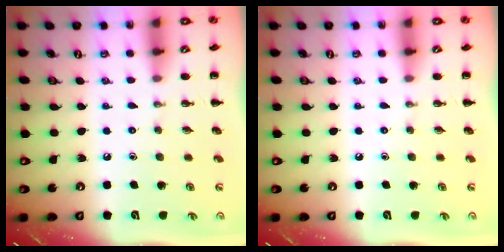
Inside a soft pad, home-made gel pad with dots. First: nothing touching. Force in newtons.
{"total": 0.0}